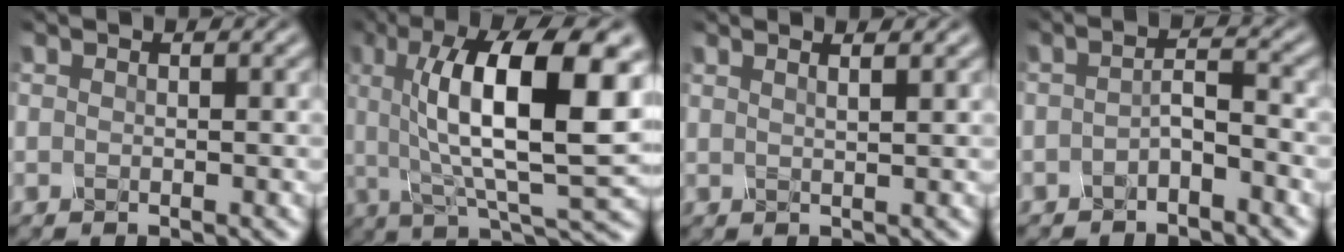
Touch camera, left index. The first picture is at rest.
{"total": 13.0, "force": [2.4, 3.8, 12.2], "torque": [-0.188, 0.007, 0.047]}
{"total": 2.6, "force": [1.7, 1.0, 1.7], "torque": [0.002, 0.022, -0.006]}
{"total": 1.5, "force": [-1.2, -0.1, 1.0], "torque": [-0.028, 0.003, -0.016]}